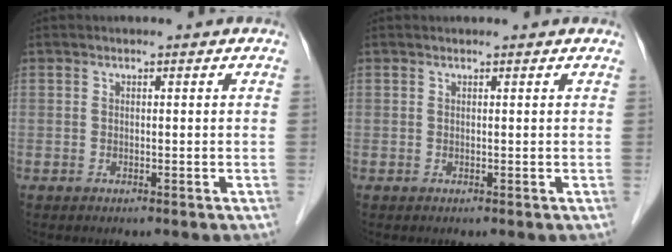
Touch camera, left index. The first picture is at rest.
{"total": 1.5, "force": [1.4, 0.1, 0.3], "torque": [-0.012, 0.013, 0.016]}